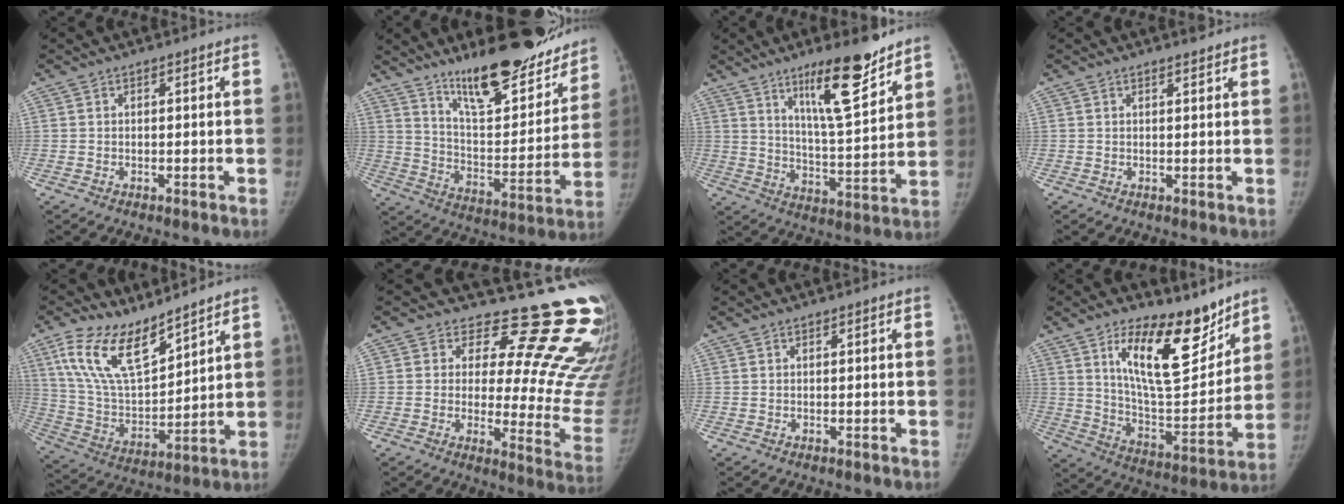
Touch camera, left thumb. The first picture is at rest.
{"total": 23.7, "force": [18.2, 7.4, 13.3], "torque": [-0.142, -0.109, 0.280]}
{"total": 15.2, "force": [10.3, 2.8, 10.8], "torque": [-0.153, -0.076, 0.174]}
{"total": 1.4, "force": [1.3, 0.2, 0.5], "torque": [-0.004, -0.009, 0.020]}
{"total": 15.5, "force": [10.7, 6.0, 9.4], "torque": [-0.153, -0.058, 0.223]}
{"total": 23.5, "force": [16.6, 9.7, 13.5], "torque": [-0.130, -0.126, 0.192]}
{"total": 0.0}
{"total": 19.1, "force": [12.0, 7.7, 12.7], "torque": [-0.151, -0.094, 0.208]}